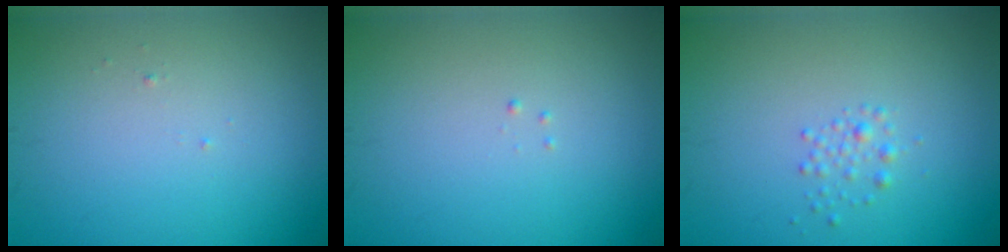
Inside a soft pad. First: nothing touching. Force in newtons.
{"total": 0.0}
{"total": 1.1, "press": 1.1, "slide": 0.1}